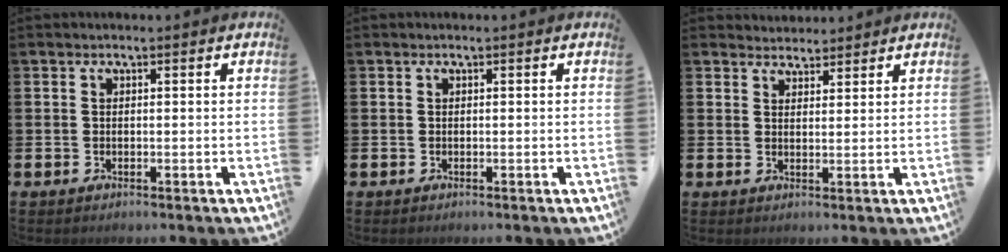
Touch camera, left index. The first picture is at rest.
{"total": 0.0}
{"total": 3.0, "force": [2.9, 0.9, -0.1], "torque": [-0.004, -0.010, 0.054]}